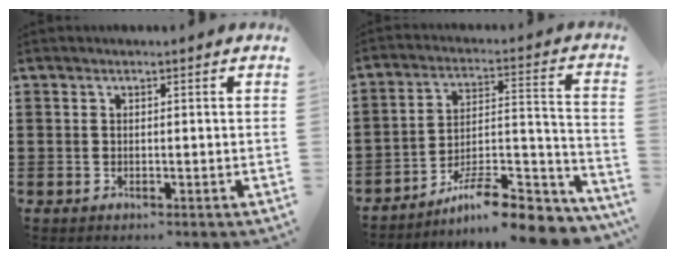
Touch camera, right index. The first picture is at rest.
{"total": 10.6, "force": [-8.5, 2.1, 6.0], "torque": [-0.087, 0.026, -0.158]}